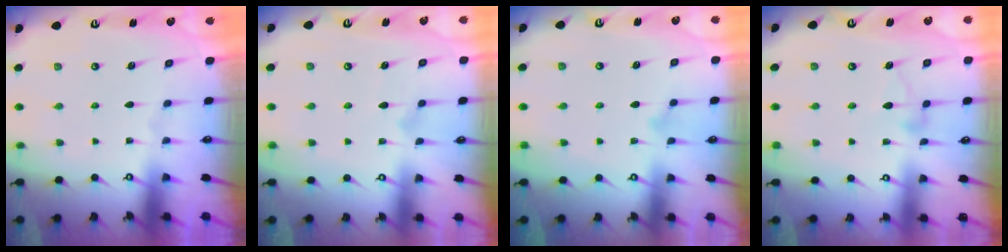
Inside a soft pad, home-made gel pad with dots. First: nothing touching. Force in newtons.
{"total": 8.0, "press": 7.9, "slide": 0.4}
{"total": 6.2, "press": 6.2, "slide": 0.5}
{"total": 3.9, "press": 3.9, "slide": 0.2}